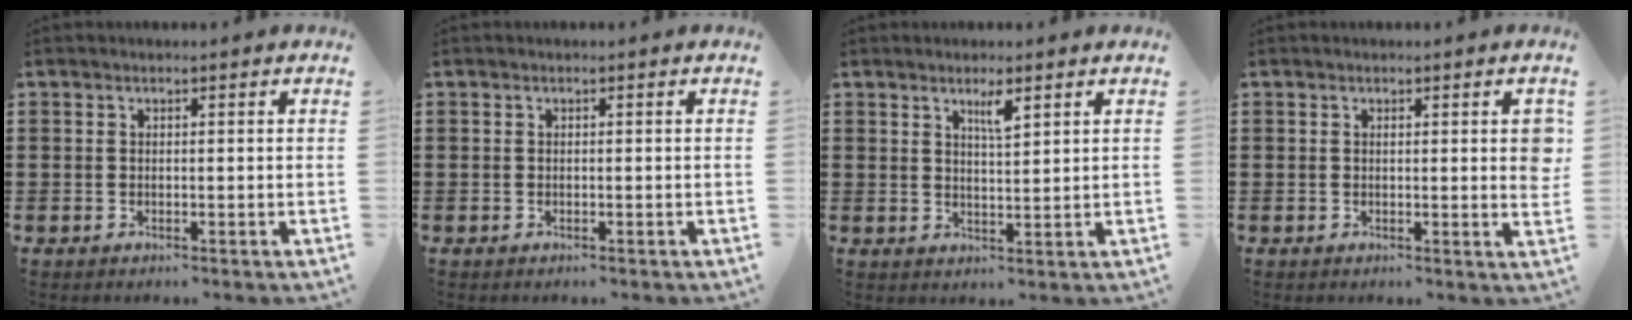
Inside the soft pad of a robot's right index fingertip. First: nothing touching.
{"total": 0.0}
{"total": 3.1, "force": [2.0, 0.6, 2.3], "torque": [-0.034, -0.004, 0.031]}
{"total": 2.1, "force": [0.6, 0.3, 2.0], "torque": [-0.032, 0.000, 0.007]}